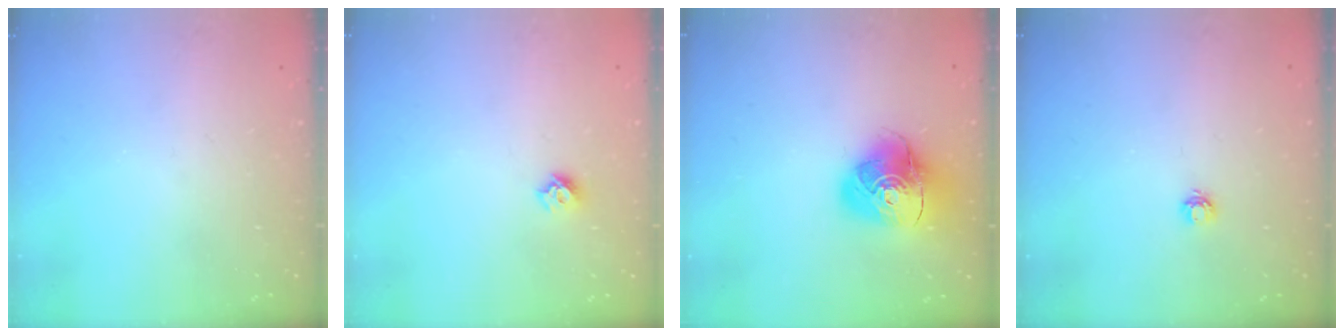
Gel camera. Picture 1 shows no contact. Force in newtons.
{"total": 5.7, "press": 5.7, "slide": 0.5}
{"total": 13.7, "press": 13.6, "slide": 1.6}
{"total": 3.9, "press": 3.9, "slide": 0.5}